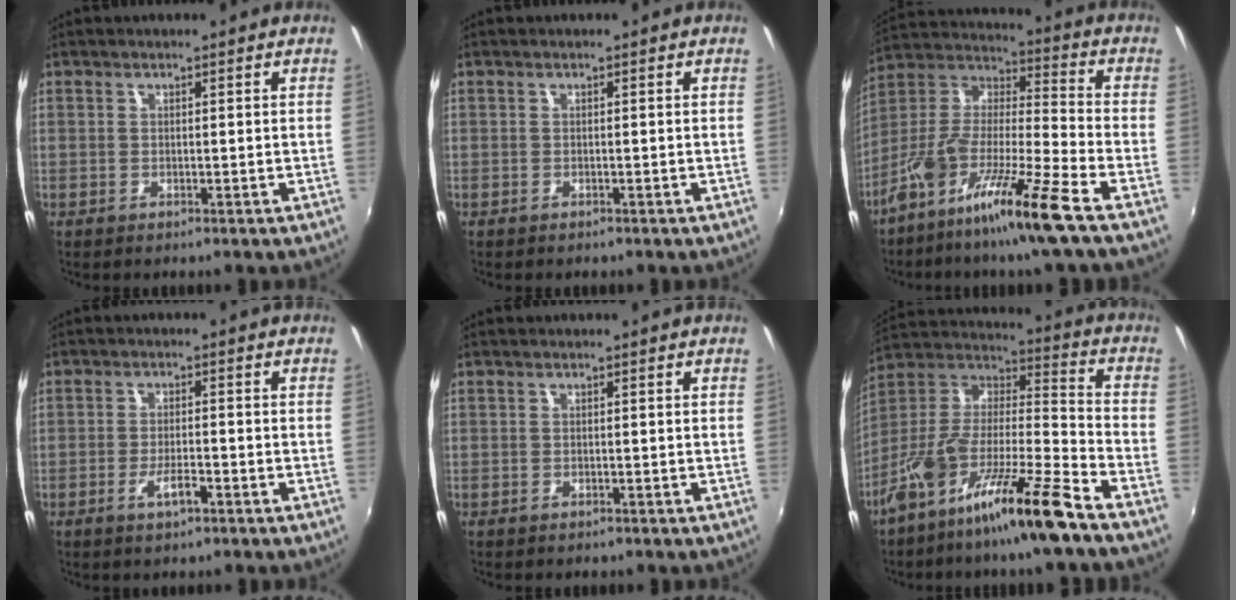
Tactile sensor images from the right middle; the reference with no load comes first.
{"total": 0.5, "force": [-0.5, 0.3, 0.1], "torque": [-0.004, -0.003, -0.007]}
{"total": 15.6, "force": [-10.0, 0.0, 12.0], "torque": [-0.222, -0.017, -0.195]}
{"total": 3.5, "force": [-2.0, 0.9, 2.7], "torque": [-0.055, -0.004, -0.036]}
{"total": 0.8, "force": [-0.6, 0.4, 0.1], "torque": [-0.007, -0.002, -0.009]}
{"total": 18.5, "force": [-12.5, 1.5, 13.6], "torque": [-0.234, -0.016, -0.230]}